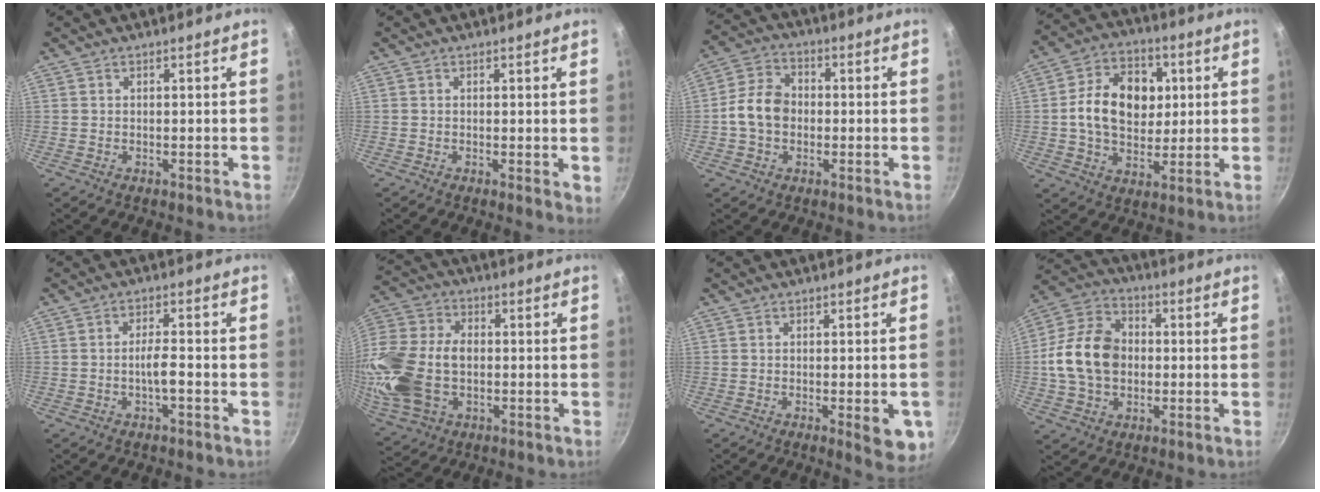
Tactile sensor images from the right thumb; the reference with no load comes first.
{"total": 1.9, "force": [0.3, 0.7, 1.7], "torque": [-0.018, -0.007, 0.002]}
{"total": 8.7, "force": [-0.9, 6.7, 5.5], "torque": [-0.078, 0.026, -0.030]}
{"total": 15.7, "force": [2.1, 11.5, 10.4], "torque": [-0.135, 0.010, 0.026]}
{"total": 3.3, "force": [-1.3, 0.7, 2.9], "torque": [-0.051, 0.017, -0.026]}
{"total": 19.9, "force": [-2.0, 13.6, 14.4], "torque": [-0.292, 0.025, -0.035]}
{"total": 6.7, "force": [-2.0, 1.9, 6.0], "torque": [-0.060, -0.003, -0.023]}
{"total": 16.5, "force": [-0.6, 12.3, 10.9], "torque": [-0.177, 0.029, -0.024]}